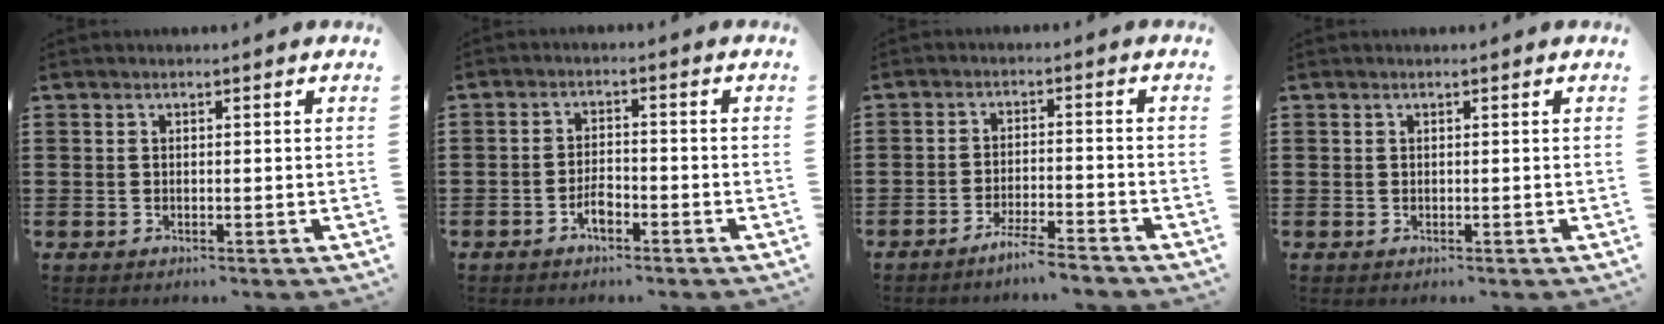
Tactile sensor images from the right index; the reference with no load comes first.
{"total": 3.0, "force": [-1.7, 1.0, 2.2], "torque": [-0.049, -0.001, -0.034]}
{"total": 4.2, "force": [-3.8, -0.1, 1.7], "torque": [-0.036, -0.001, -0.075]}
{"total": 0.0}